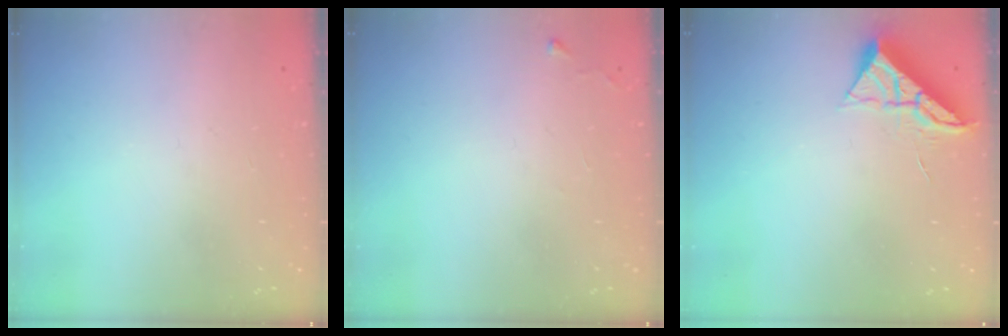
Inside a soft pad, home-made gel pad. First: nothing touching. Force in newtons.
{"total": 3.3, "press": 3.3, "slide": 0.5}
{"total": 6.9, "press": 6.9, "slide": 0.5}